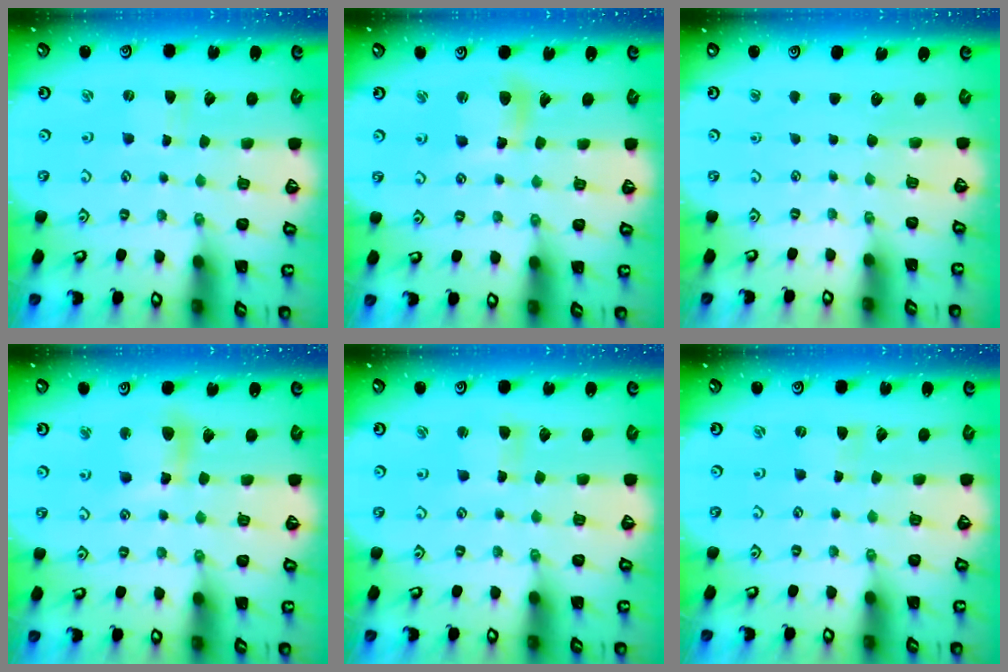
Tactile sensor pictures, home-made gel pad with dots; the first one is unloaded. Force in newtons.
{"total": 9.7, "press": 9.6, "slide": 1.2}
{"total": 0.0}
{"total": 8.9, "press": 8.9, "slide": 1.1}
{"total": 1.9, "press": 1.9, "slide": 0.3}
{"total": 0.0}